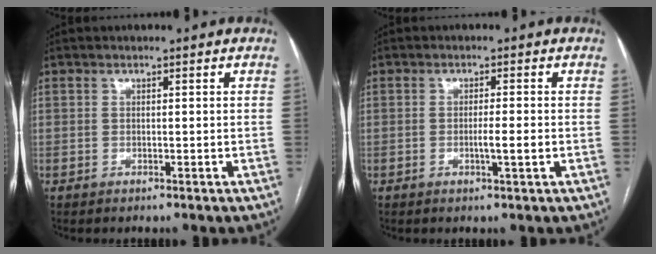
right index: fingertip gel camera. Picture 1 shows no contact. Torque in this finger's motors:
{"motor_torque": [0.71, -0.08, 0.31, 0.05]}